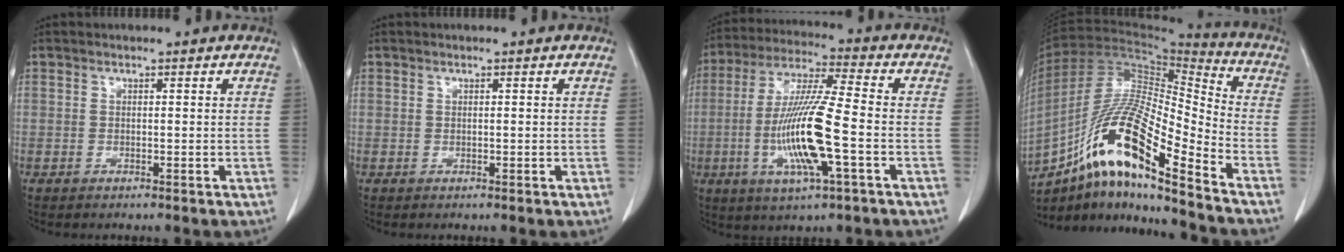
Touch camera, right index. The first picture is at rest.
{"total": 0.0}
{"total": 14.6, "force": [-3.4, 1.1, 14.2], "torque": [-0.283, -0.011, -0.064]}
{"total": 18.8, "force": [-11.6, 2.0, 14.6], "torque": [-0.287, 0.000, -0.207]}